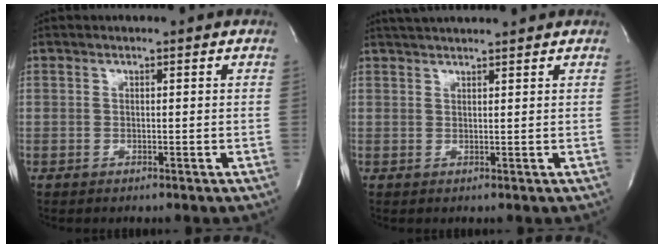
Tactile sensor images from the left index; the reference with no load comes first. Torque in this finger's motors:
{"motor_torque": [0.14, -0.49, 0.01, 0.00]}